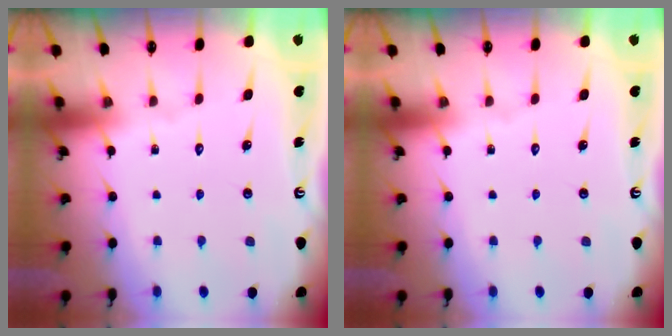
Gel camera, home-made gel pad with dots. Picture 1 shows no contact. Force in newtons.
{"total": 0.0}